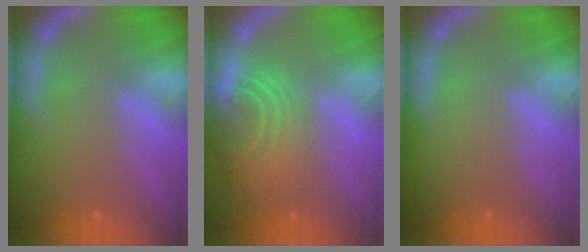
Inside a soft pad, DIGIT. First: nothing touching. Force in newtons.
{"total": 8.1}
{"total": 0.0}